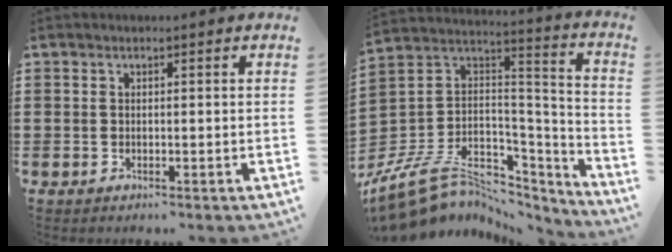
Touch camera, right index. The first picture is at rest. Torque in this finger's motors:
{"motor_torque": [-1.86, 0.28, -0.96, -0.21]}